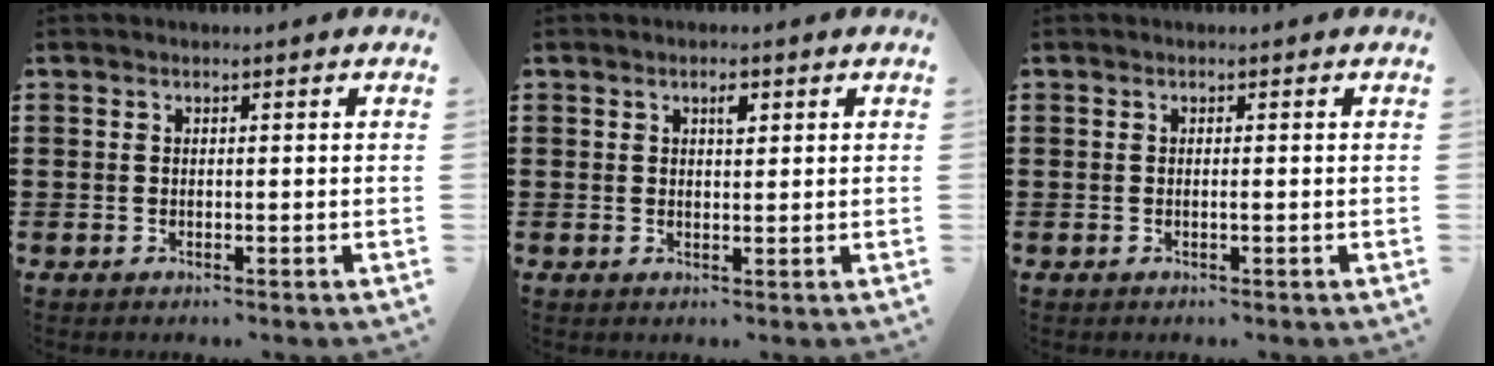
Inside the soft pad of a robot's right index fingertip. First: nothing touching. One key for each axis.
{"total": 1.8, "fx": 0.8, "fy": 0.7, "fz": 1.5, "tx": -0.023, "ty": 0.003, "tz": 0.011}
{"total": 0.5, "fx": -0.1, "fy": -0.1, "fz": 0.5, "tx": -0.008, "ty": -0.003, "tz": -0.002}